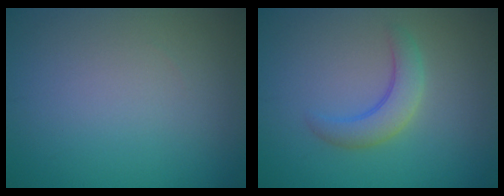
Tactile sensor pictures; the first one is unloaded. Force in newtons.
{"total": 3.0, "press": 3.0, "slide": 0.3}